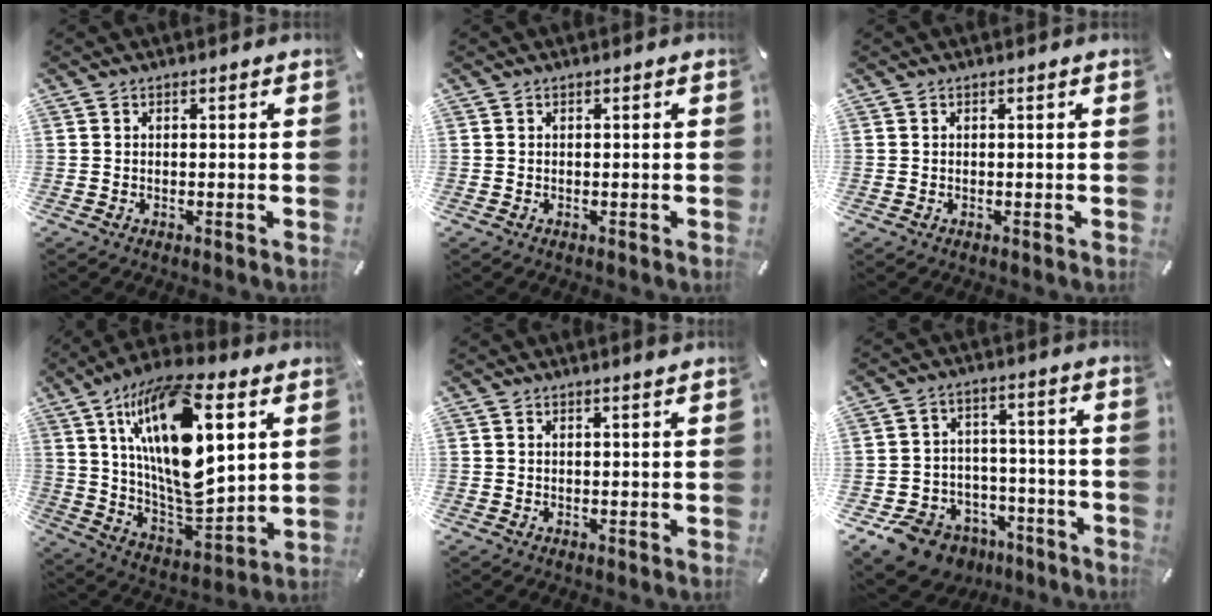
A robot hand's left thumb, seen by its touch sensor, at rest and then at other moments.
{"total": 0.0}
{"total": 0.0}
{"total": 23.5, "force": [9.7, 9.9, 19.0], "torque": [-0.381, -0.054, 0.157]}
{"total": 1.0, "force": [0.9, -0.1, 0.4], "torque": [-0.007, -0.002, 0.017]}
{"total": 10.5, "force": [-7.1, 7.3, 2.7], "torque": [-0.043, 0.057, -0.119]}